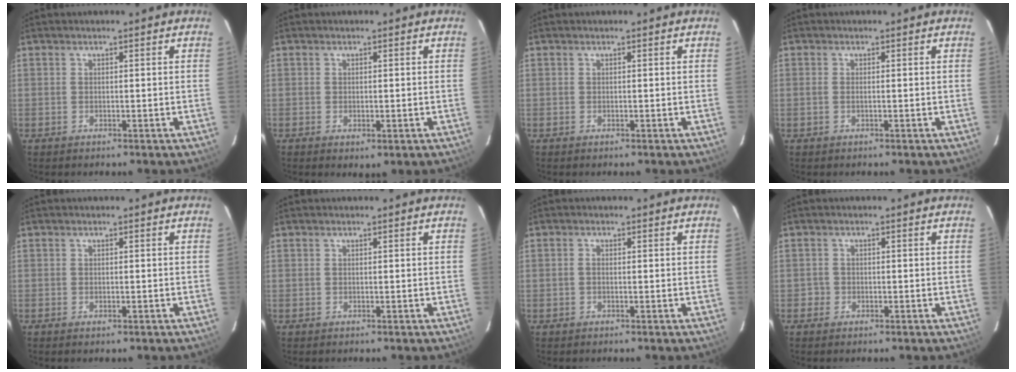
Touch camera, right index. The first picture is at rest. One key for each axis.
{"total": 1.6, "fx": -0.2, "fy": 0.7, "fz": 1.4, "tx": -0.023, "ty": -0.008, "tz": -0.003}
{"total": 0.0}
{"total": 0.6, "fx": -0.1, "fy": 0.0, "fz": 0.6, "tx": -0.011, "ty": 0.002, "tz": -0.003}
{"total": 0.6, "fx": -0.3, "fy": 0.2, "fz": 0.5, "tx": -0.006, "ty": -0.002, "tz": -0.005}
{"total": 0.0}
{"total": 0.6, "fx": -0.1, "fy": 0.4, "fz": 0.4, "tx": -0.005, "ty": 0.004, "tz": -0.003}
{"total": 1.5, "fx": -0.8, "fy": 1.2, "fz": 0.0, "tx": -0.002, "ty": 0.003, "tz": -0.014}